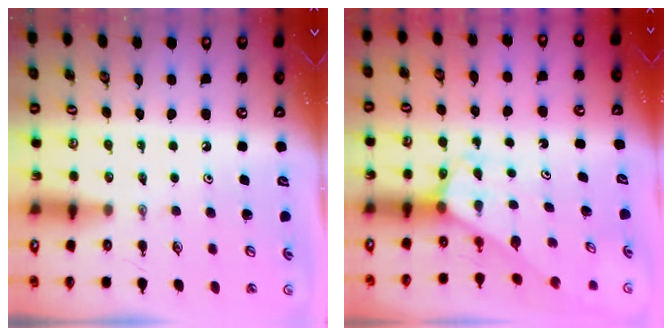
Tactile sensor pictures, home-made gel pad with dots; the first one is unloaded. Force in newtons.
{"total": 2.2, "press": 2.2, "slide": 0.1}